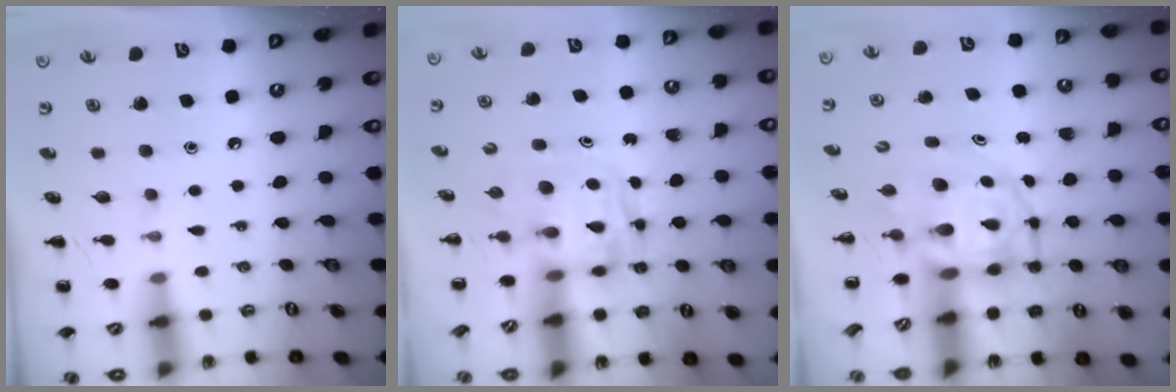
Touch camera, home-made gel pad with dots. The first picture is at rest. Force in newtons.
{"total": 2.6, "press": 2.6, "slide": 0.2}
{"total": 5.2, "press": 5.0, "slide": 1.1}